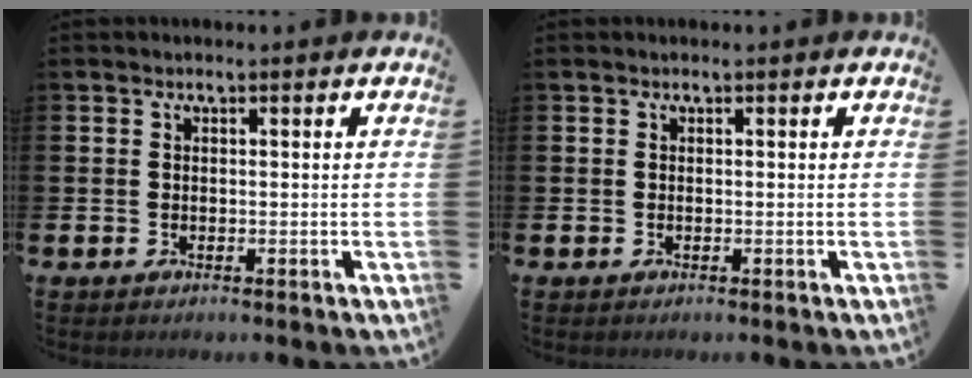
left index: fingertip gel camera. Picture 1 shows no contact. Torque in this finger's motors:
{"motor_torque": [0.00, 0.00, 0.00, 0.00]}